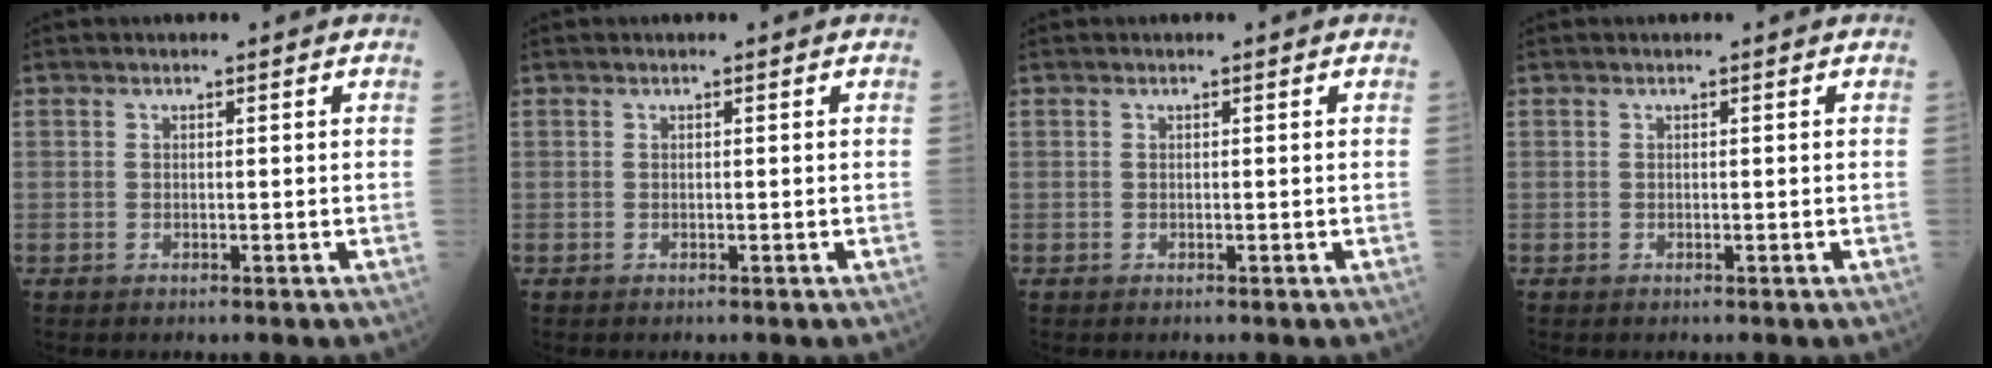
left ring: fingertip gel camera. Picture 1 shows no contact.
{"total": 0.0}
{"total": 0.0}
{"total": 0.0}